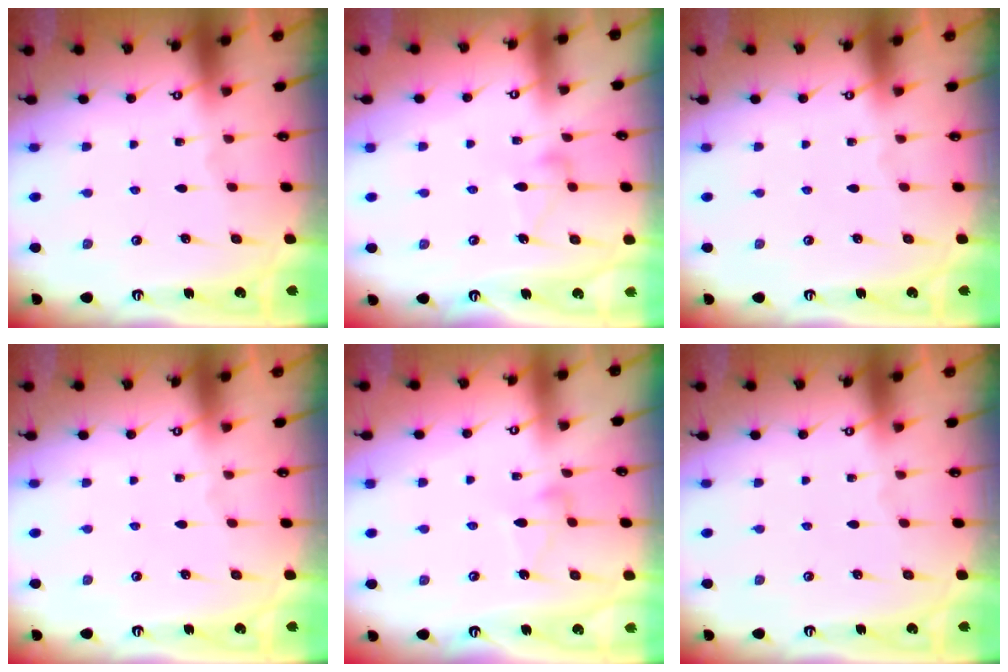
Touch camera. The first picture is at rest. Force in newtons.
{"total": 7.9, "press": 7.9, "slide": 0.2}
{"total": 0.0}
{"total": 0.0}
{"total": 3.9, "press": 3.9, "slide": 0.4}
{"total": 0.0}